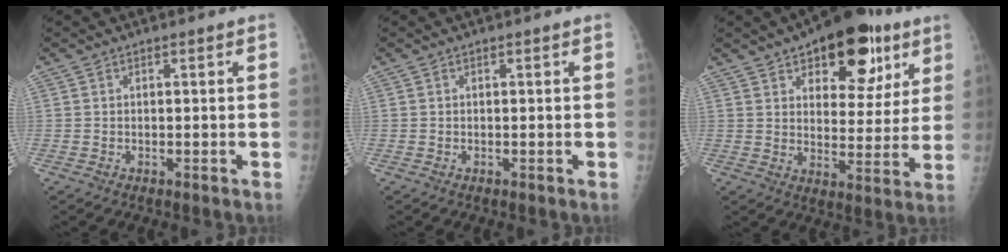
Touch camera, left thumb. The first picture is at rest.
{"total": 0.0}
{"total": 16.6, "force": [8.8, 8.2, 11.4], "torque": [-0.107, -0.028, 0.125]}